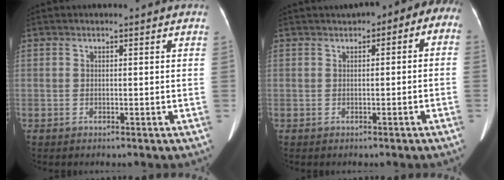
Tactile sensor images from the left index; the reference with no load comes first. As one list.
[{"total": 6.1, "force": [1.7, 3.9, 4.3], "torque": [-0.037, 0.031, 0.015]}]